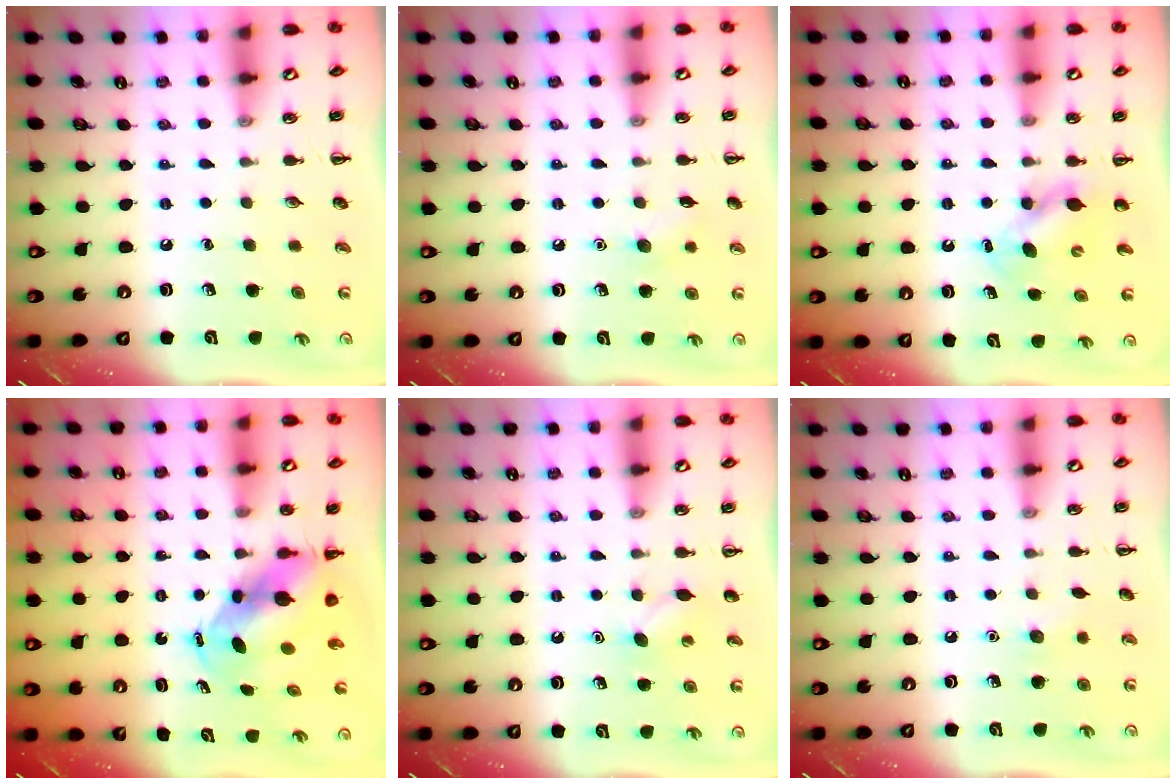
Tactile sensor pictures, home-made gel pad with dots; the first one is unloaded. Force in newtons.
{"total": 6.3, "press": 6.1, "slide": 1.6}
{"total": 5.0, "press": 5.0, "slide": 0.6}
{"total": 6.8, "press": 6.6, "slide": 1.7}
{"total": 5.6, "press": 5.4, "slide": 1.4}
{"total": 4.6, "press": 4.4, "slide": 1.3}